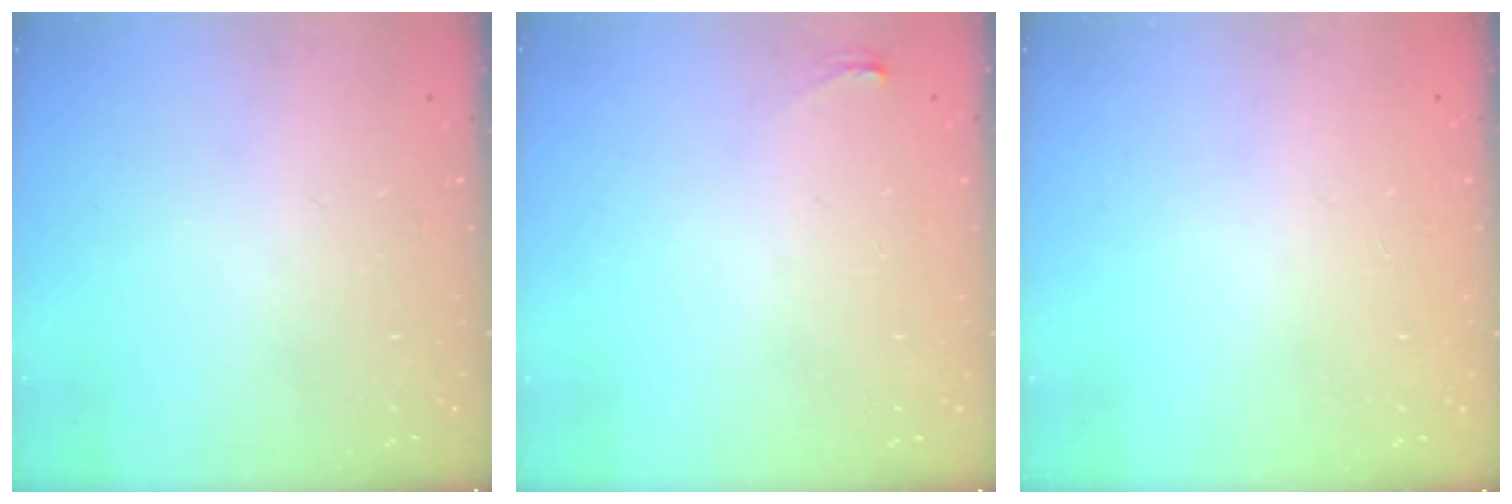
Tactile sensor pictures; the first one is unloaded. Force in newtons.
{"total": 3.9, "press": 3.7, "slide": 1.4}
{"total": 0.0}